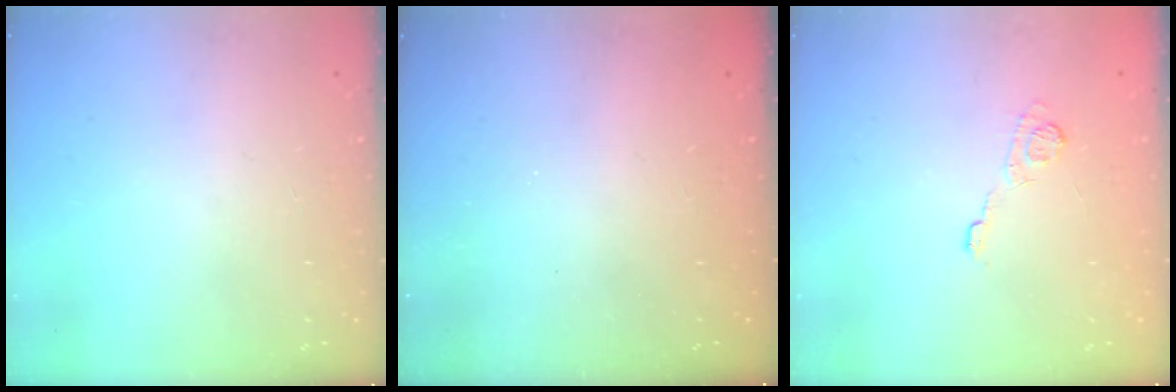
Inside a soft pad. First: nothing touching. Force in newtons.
{"total": 2.5, "press": 2.4, "slide": 0.8}
{"total": 9.1, "press": 9.0, "slide": 1.4}